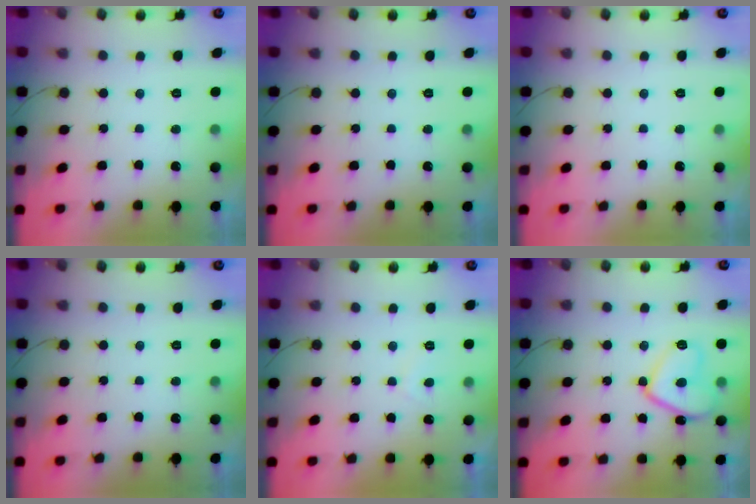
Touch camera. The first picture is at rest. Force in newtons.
{"total": 0.0}
{"total": 0.0}
{"total": 0.0}
{"total": 1.1, "press": 0.9, "slide": 0.6}
{"total": 12.4, "press": 12.3, "slide": 1.2}